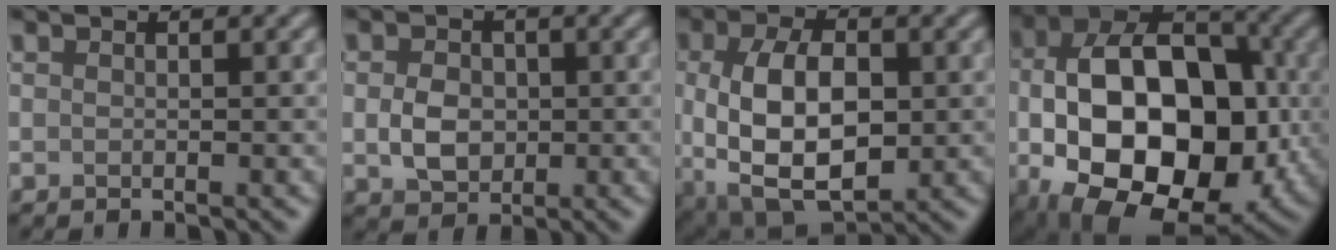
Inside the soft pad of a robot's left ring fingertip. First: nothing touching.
{"total": 3.4, "force": [-0.1, 2.6, 2.1], "torque": [-0.042, -0.002, -0.006]}
{"total": 9.7, "force": [-0.4, 5.5, 8.0], "torque": [-0.155, -0.007, -0.005]}
{"total": 16.9, "force": [-2.3, 10.7, 12.9], "torque": [-0.196, -0.012, -0.039]}